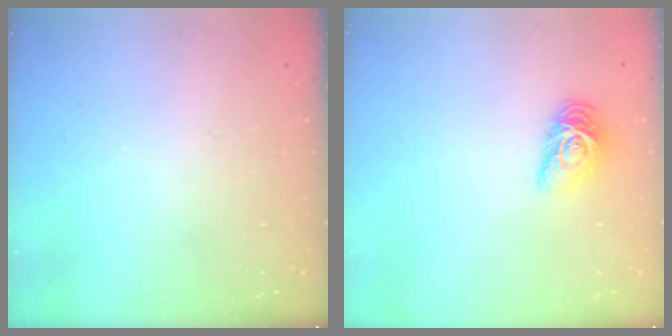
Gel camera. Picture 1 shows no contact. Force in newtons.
{"total": 8.6, "press": 8.6, "slide": 0.6}